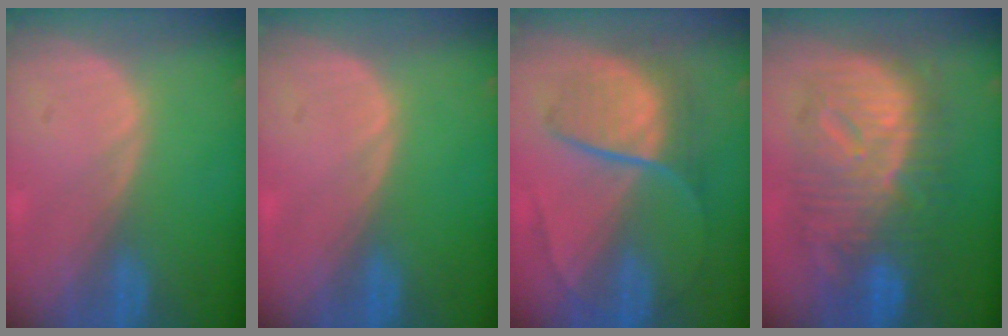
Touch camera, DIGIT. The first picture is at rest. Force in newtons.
{"total": 0.0}
{"total": 7.5, "press": 7.2, "slide": 2.1}
{"total": 12.5, "press": 12.5, "slide": 1.1}